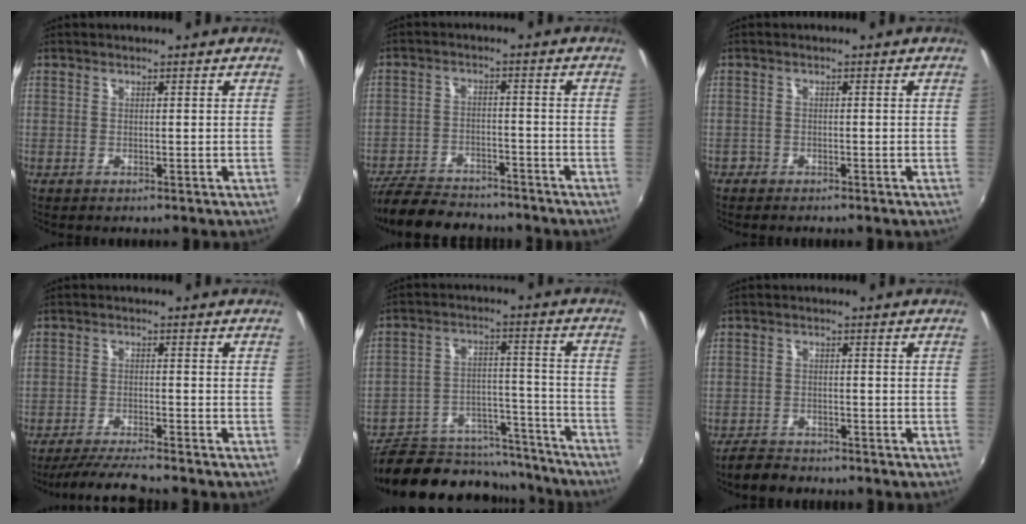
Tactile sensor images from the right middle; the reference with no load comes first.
{"total": 13.9, "force": [-12.0, 4.7, 5.3], "torque": [-0.134, -0.010, -0.185]}
{"total": 1.4, "force": [-1.3, 0.6, 0.2], "torque": [-0.011, -0.004, -0.024]}
{"total": 7.6, "force": [-7.0, -0.2, 3.0], "torque": [-0.079, -0.011, -0.121]}
{"total": 21.5, "force": [-18.5, 8.2, 7.2], "torque": [-0.138, 0.033, -0.248]}
{"total": 4.2, "force": [-3.8, 1.5, 1.0], "torque": [-0.040, -0.001, -0.068]}